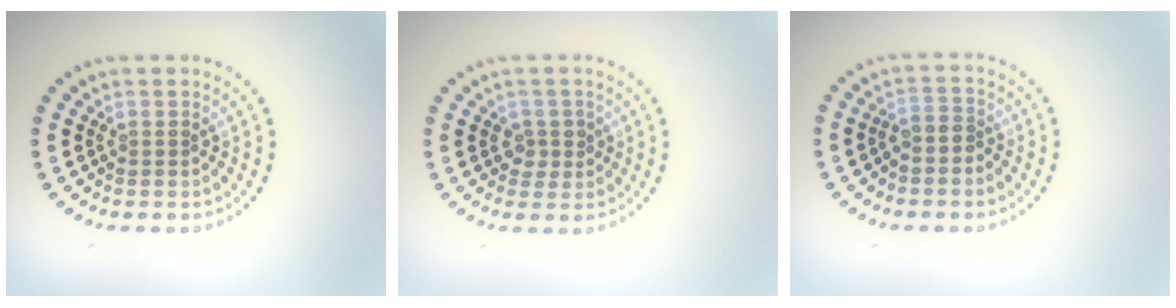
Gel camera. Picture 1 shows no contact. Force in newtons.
{"total": 1.4, "press": 1.2, "slide": 0.7}
{"total": 1.4, "press": 1.0, "slide": 0.9}